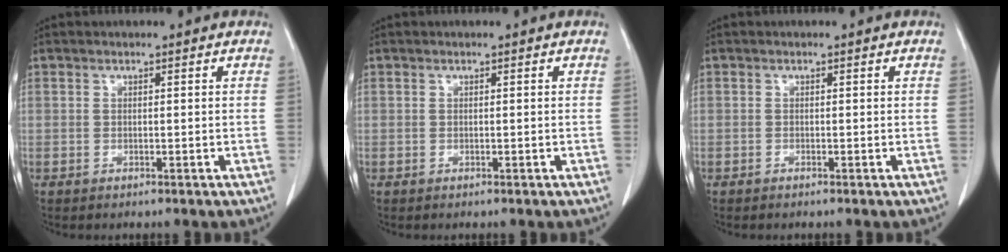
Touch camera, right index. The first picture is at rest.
{"total": 0.0}
{"total": 0.0}